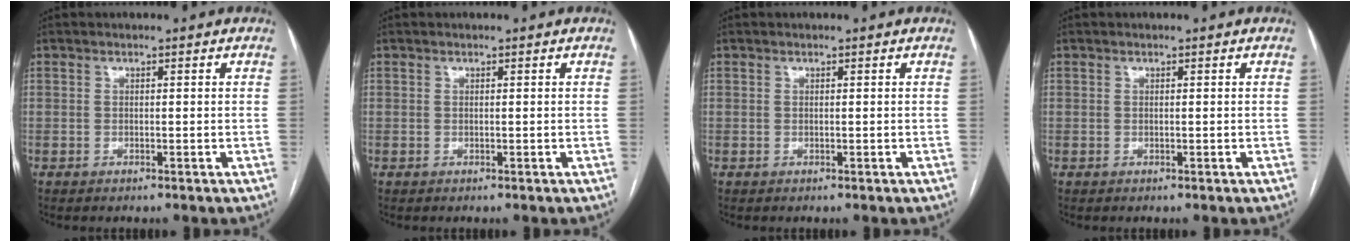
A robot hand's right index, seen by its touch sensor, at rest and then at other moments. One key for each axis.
{"total": 0.0}
{"total": 0.0}
{"total": 0.0}